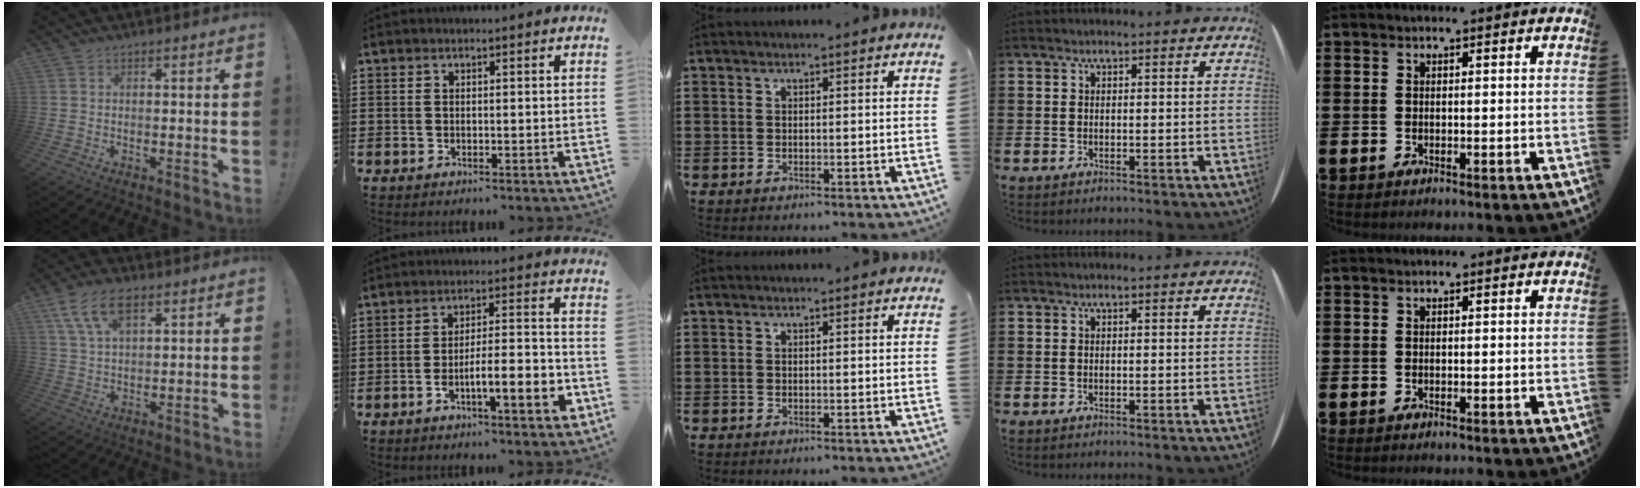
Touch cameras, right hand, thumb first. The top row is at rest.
{"thumb": {"total": 10.4, "force": [5.4, 5.3, 7.1], "torque": [-0.136, -0.004, 0.102]}, "index": {"total": 7.8, "force": [-3.7, 1.7, 6.7], "torque": [-0.101, 0.002, -0.065]}}